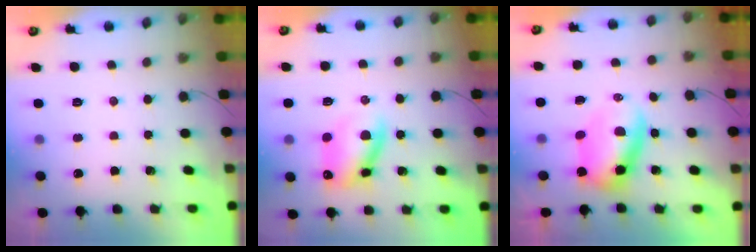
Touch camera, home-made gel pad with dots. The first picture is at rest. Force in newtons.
{"total": 11.4, "press": 11.2, "slide": 2.2}
{"total": 7.4, "press": 7.2, "slide": 1.6}